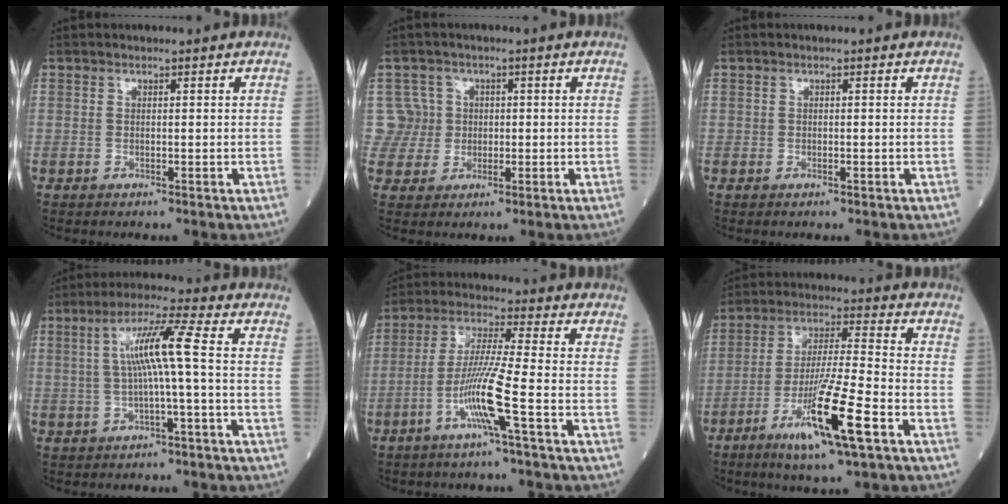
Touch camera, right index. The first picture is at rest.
{"total": 5.0, "force": [0.8, 4.9, -0.7], "torque": [0.037, 0.015, 0.015]}
{"total": 0.0}
{"total": 7.7, "force": [0.3, -0.6, 7.7], "torque": [-0.144, 0.014, 0.006]}
{"total": 8.8, "force": [-3.5, -1.2, 8.0], "torque": [-0.159, -0.004, -0.073]}
{"total": 13.4, "force": [-6.3, 0.3, 11.8], "torque": [-0.218, -0.022, -0.114]}